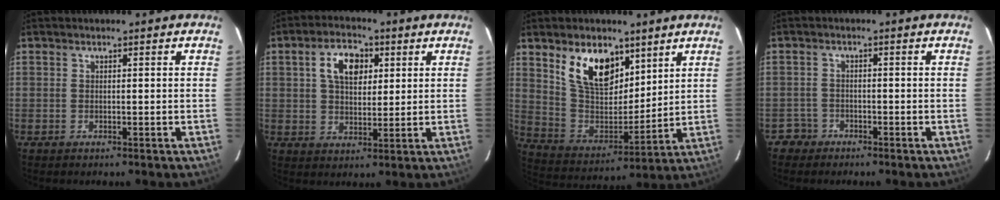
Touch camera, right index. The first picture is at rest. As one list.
[{"total": 8.0, "force": [2.6, 4.9, 5.8], "torque": [-0.099, 0.022, 0.047]}, {"total": 14.5, "force": [8.2, 8.0, 8.9], "torque": [-0.164, 0.001, 0.165]}, {"total": 3.1, "force": [-1.9, 2.4, -0.4], "torque": [0.004, 0.019, -0.036]}]